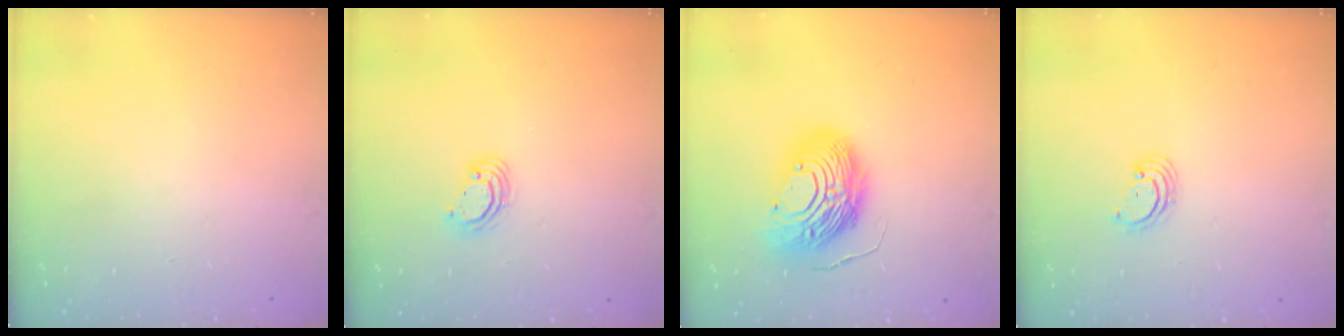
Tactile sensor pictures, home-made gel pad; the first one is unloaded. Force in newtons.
{"total": 4.1, "press": 4.1, "slide": 0.3}
{"total": 14.5, "press": 14.4, "slide": 1.5}
{"total": 2.6, "press": 2.6, "slide": 0.3}